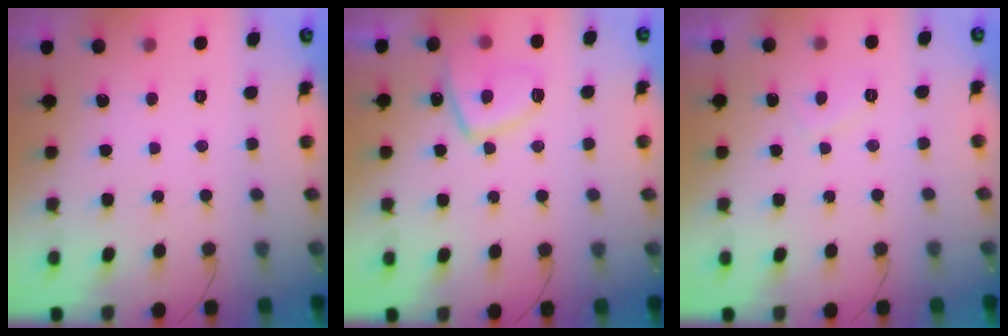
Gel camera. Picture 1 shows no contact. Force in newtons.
{"total": 10.0, "press": 9.9, "slide": 1.1}
{"total": 1.2, "press": 1.0, "slide": 0.7}